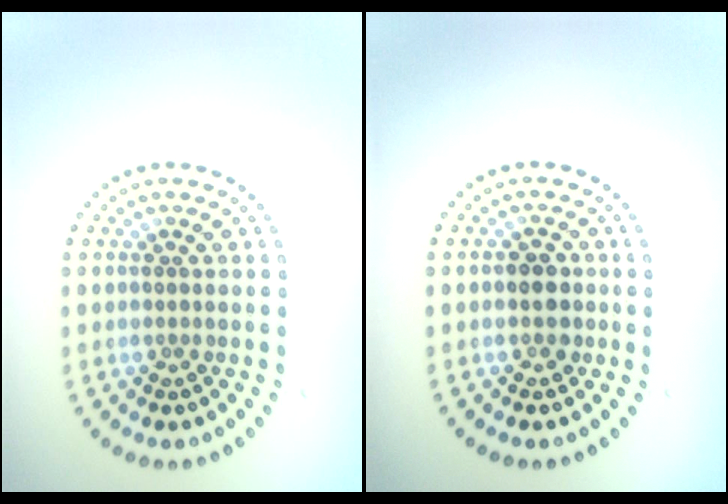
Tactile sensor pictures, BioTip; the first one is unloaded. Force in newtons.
{"total": 1.8, "press": 1.8, "slide": 0.4}